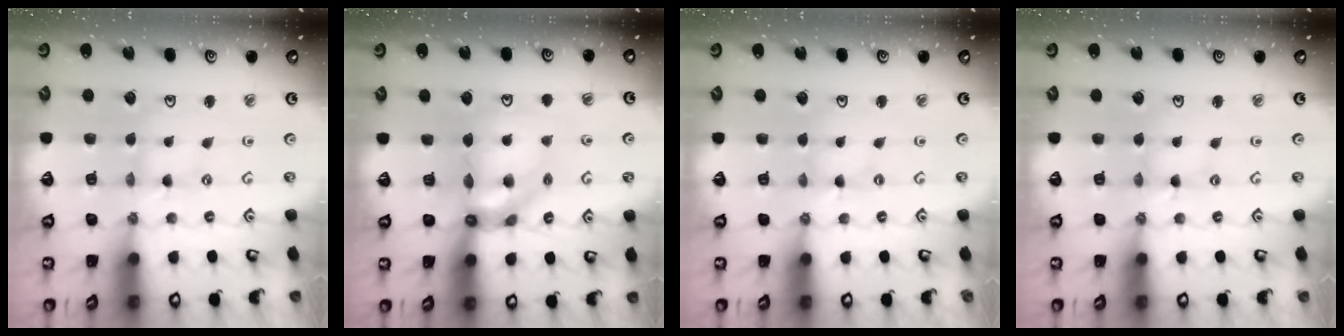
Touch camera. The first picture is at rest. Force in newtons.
{"total": 9.7, "press": 9.4, "slide": 2.5}
{"total": 0.0}
{"total": 1.4, "press": 1.4, "slide": 0.2}